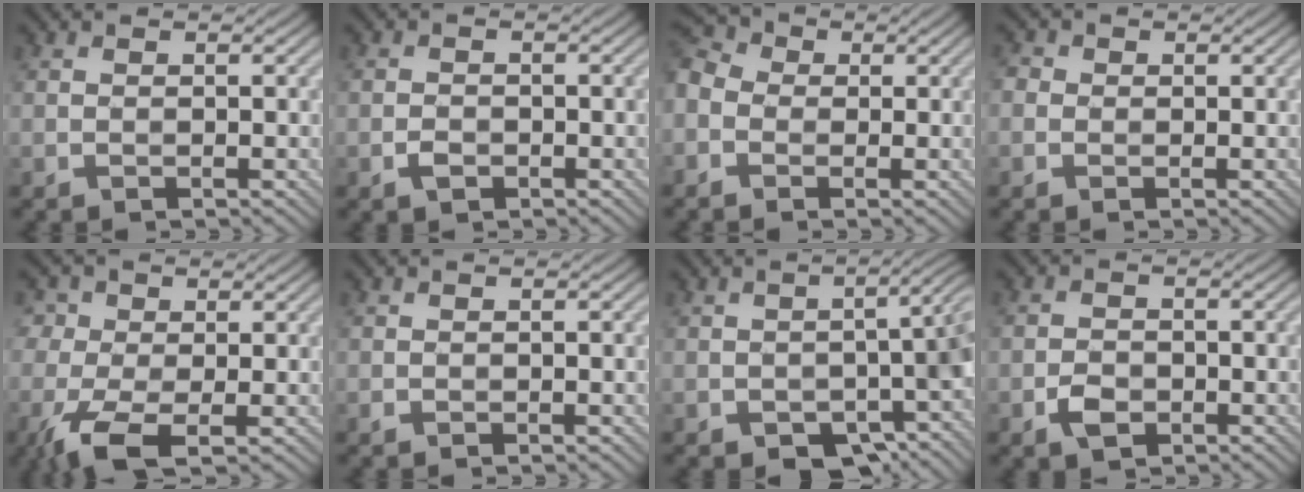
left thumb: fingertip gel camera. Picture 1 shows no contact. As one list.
[{"total": 1.5, "force": [-0.9, 1.0, 0.8], "torque": [-0.015, -0.002, -0.019]}, {"total": 5.4, "force": [-1.4, 4.4, 2.9], "torque": [-0.094, 0.002, -0.041]}, {"total": 1.4, "force": [0.0, 1.3, 0.3], "torque": [-0.008, -0.002, -0.005]}, {"total": 6.7, "force": [-2.5, 3.9, 4.8], "torque": [-0.117, -0.011, -0.062]}, {"total": 0.6, "force": [-0.2, 0.4, 0.4], "torque": [-0.009, -0.003, -0.001]}, {"total": 9.2, "force": [-4.1, 4.5, 7.0], "torque": [-0.092, -0.029, -0.047]}, {"total": 2.5, "force": [-1.4, 1.7, 1.3], "torque": [-0.027, -0.002, -0.028]}]